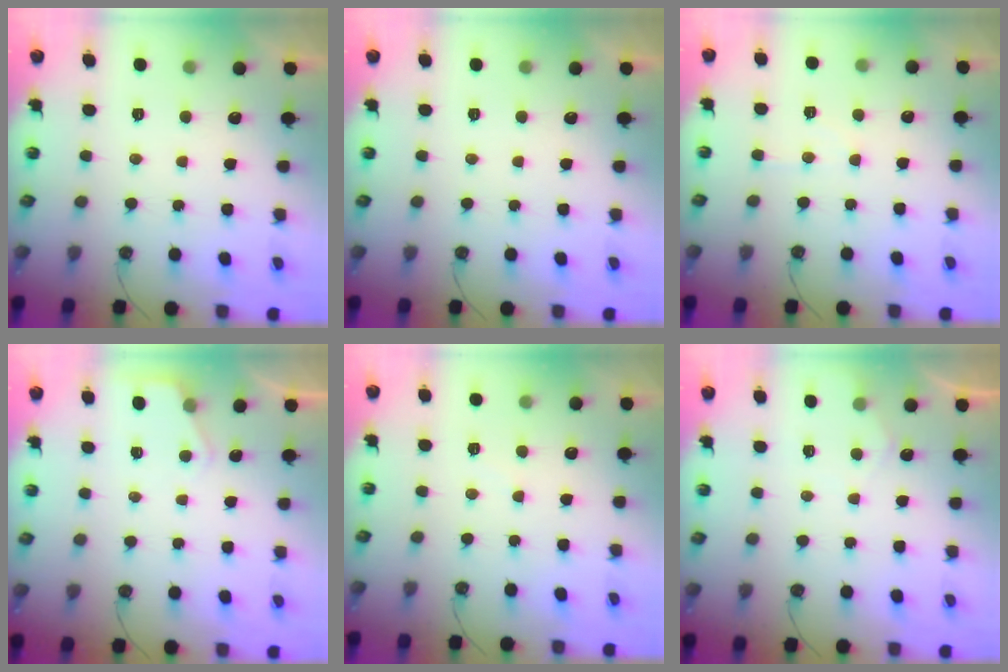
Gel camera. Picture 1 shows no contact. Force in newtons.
{"total": 0.0}
{"total": 5.3, "press": 5.3, "slide": 0.5}
{"total": 2.7, "press": 2.7, "slide": 0.4}
{"total": 2.7, "press": 2.6, "slide": 0.4}
{"total": 2.9, "press": 2.9, "slide": 0.4}